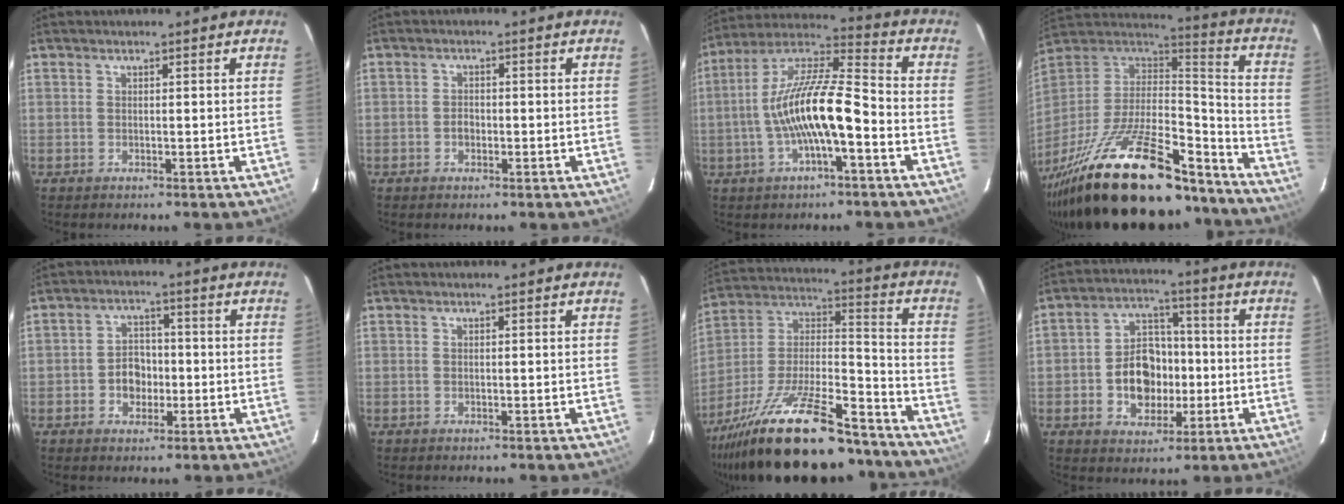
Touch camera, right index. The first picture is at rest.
{"total": 1.8, "force": [-0.7, 1.4, 1.0], "torque": [-0.019, 0.005, -0.013]}
{"total": 14.7, "force": [-3.8, 3.2, 13.8], "torque": [-0.265, 0.007, -0.071]}
{"total": 35.1, "force": [-24.8, 11.5, 22.0], "torque": [-0.398, -0.032, -0.379]}
{"total": 5.5, "force": [-1.5, 4.6, 2.7], "torque": [-0.056, 0.015, -0.020]}
{"total": 0.0}
{"total": 31.0, "force": [-22.9, 9.3, 18.7], "torque": [-0.344, -0.023, -0.349]}
{"total": 11.1, "force": [-2.2, 8.6, 6.6], "torque": [-0.138, 0.025, -0.026]}